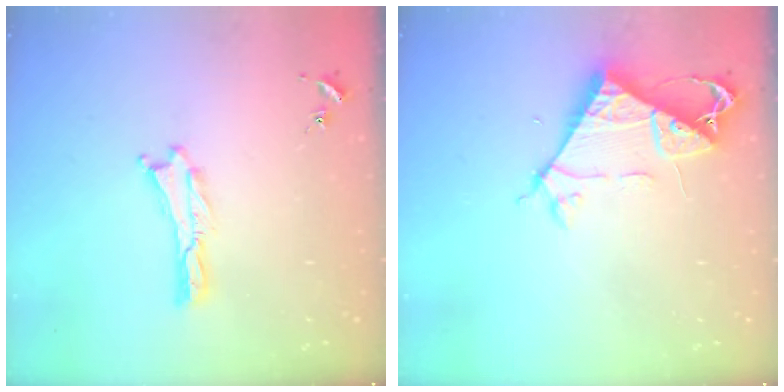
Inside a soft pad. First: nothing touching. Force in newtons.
{"total": 7.5, "press": 7.5, "slide": 0.5}